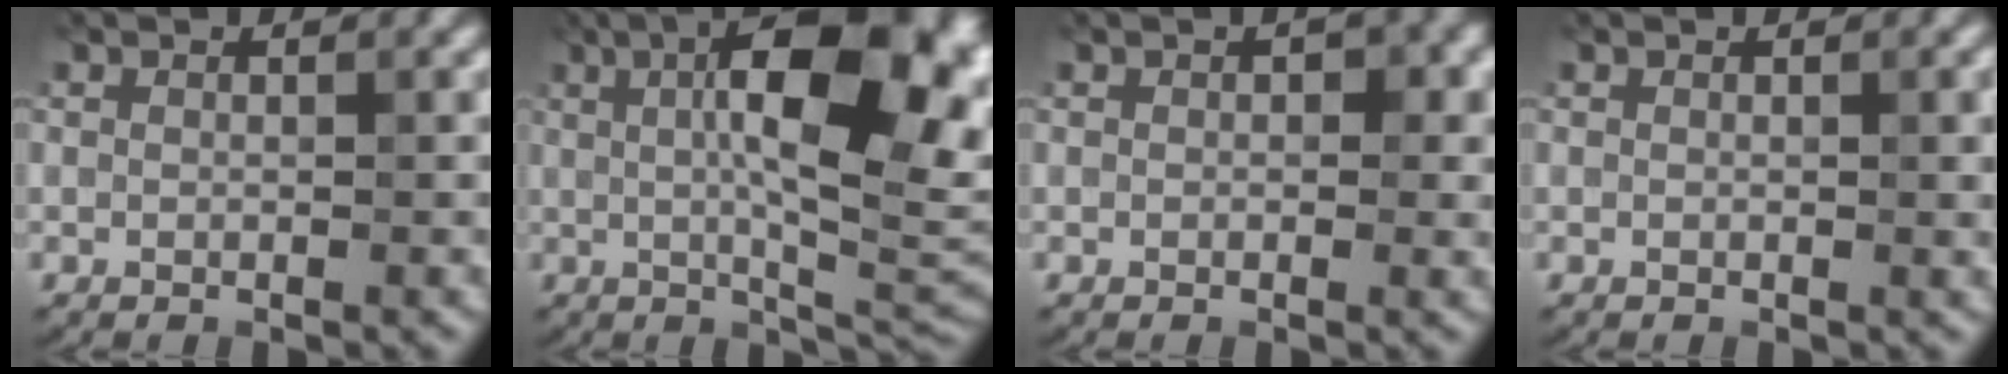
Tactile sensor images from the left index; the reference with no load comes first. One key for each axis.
{"total": 14.0, "fx": 2.9, "fy": 5.2, "fz": 12.7, "tx": -0.170, "ty": 0.014, "tz": 0.036}
{"total": 2.5, "fx": 0.6, "fy": 1.4, "fz": 2.0, "tx": -0.024, "ty": 0.003, "tz": 0.008}
{"total": 2.0, "fx": 0.6, "fy": 0.6, "fz": 1.8, "tx": -0.022, "ty": 0.002, "tz": 0.009}